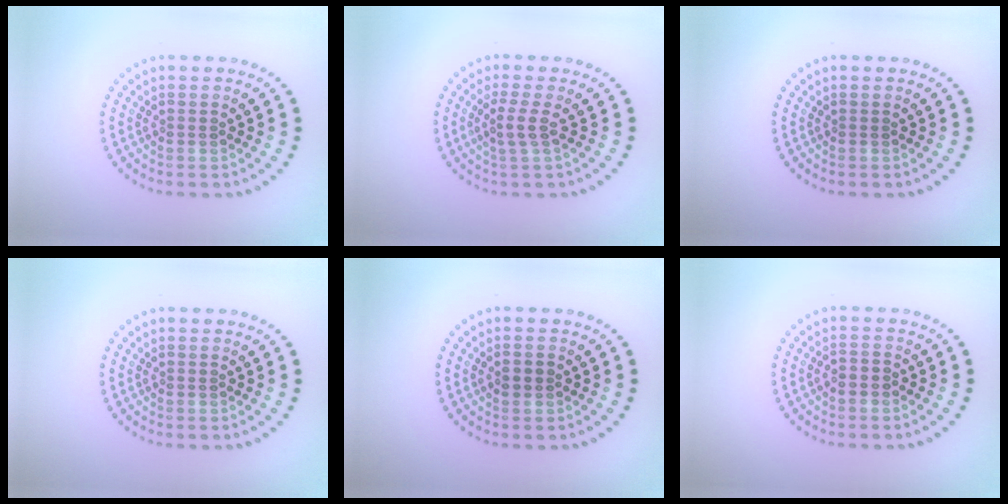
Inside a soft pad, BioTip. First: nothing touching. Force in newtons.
{"total": 1.9, "press": 1.4, "slide": 1.2}
{"total": 0.0}
{"total": 0.0}
{"total": 1.2, "press": 1.2, "slide": 0.0}
{"total": 1.4, "press": 1.2, "slide": 0.7}